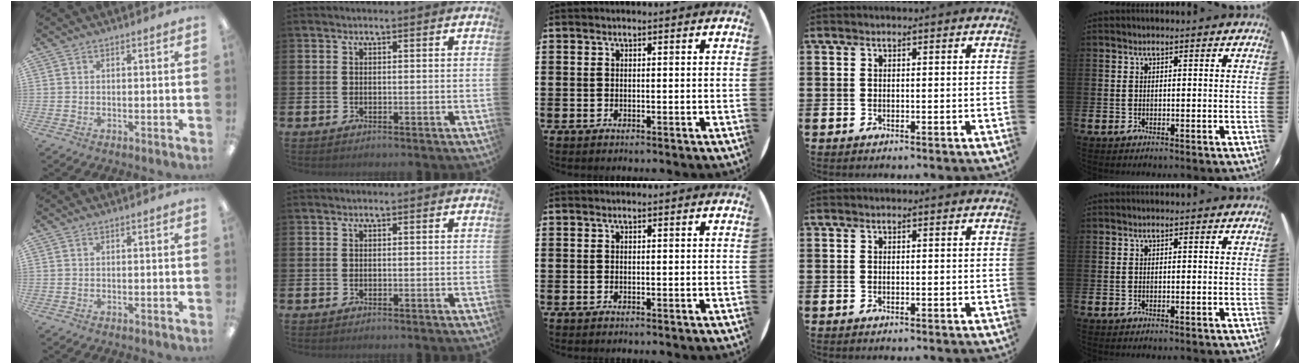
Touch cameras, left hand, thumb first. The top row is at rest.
{}